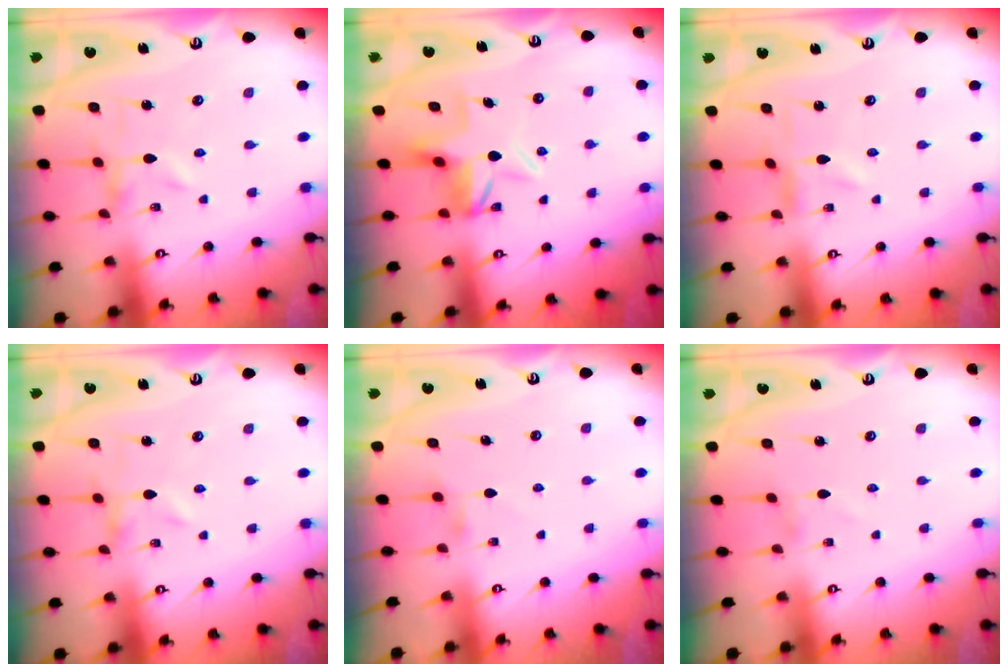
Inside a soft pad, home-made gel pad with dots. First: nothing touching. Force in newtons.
{"total": 6.7, "press": 6.7, "slide": 0.6}
{"total": 0.0}
{"total": 0.0}
{"total": 3.2, "press": 3.2, "slide": 0.5}
{"total": 1.2, "press": 1.2, "slide": 0.1}